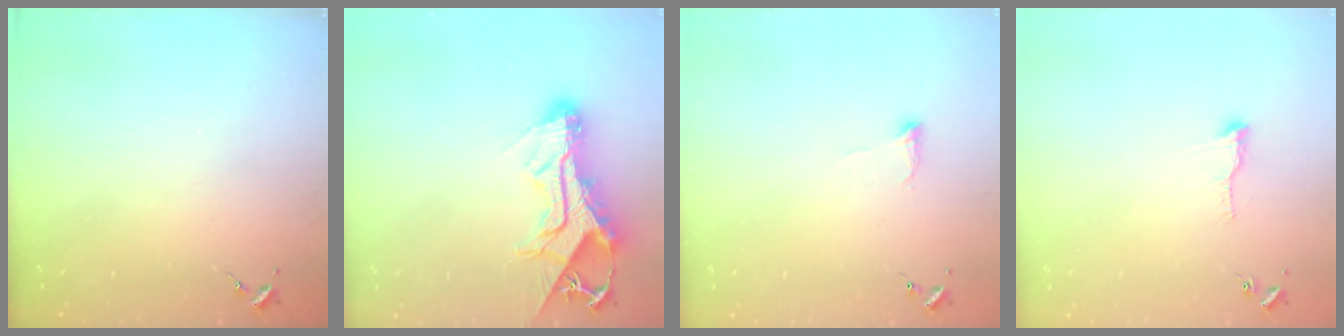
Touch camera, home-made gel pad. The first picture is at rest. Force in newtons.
{"total": 16.2, "press": 16.1, "slide": 1.6}
{"total": 5.0, "press": 4.9, "slide": 1.0}
{"total": 6.8, "press": 6.7, "slide": 0.7}